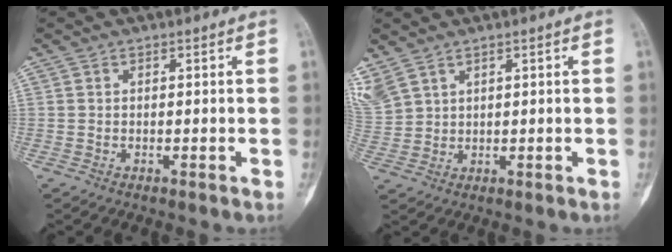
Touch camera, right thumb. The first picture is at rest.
{"total": 7.5, "force": [4.6, 4.7, 3.7], "torque": [-0.106, 0.001, 0.108]}